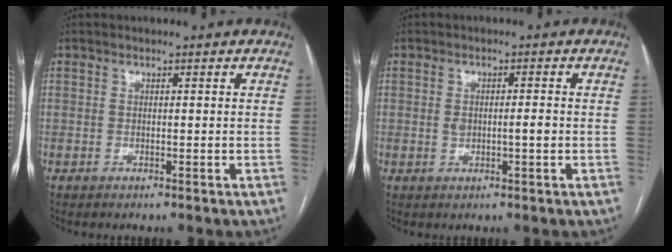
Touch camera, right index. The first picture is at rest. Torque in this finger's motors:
{"motor_torque": [0.01, 0.02, 0.08, 0.00]}